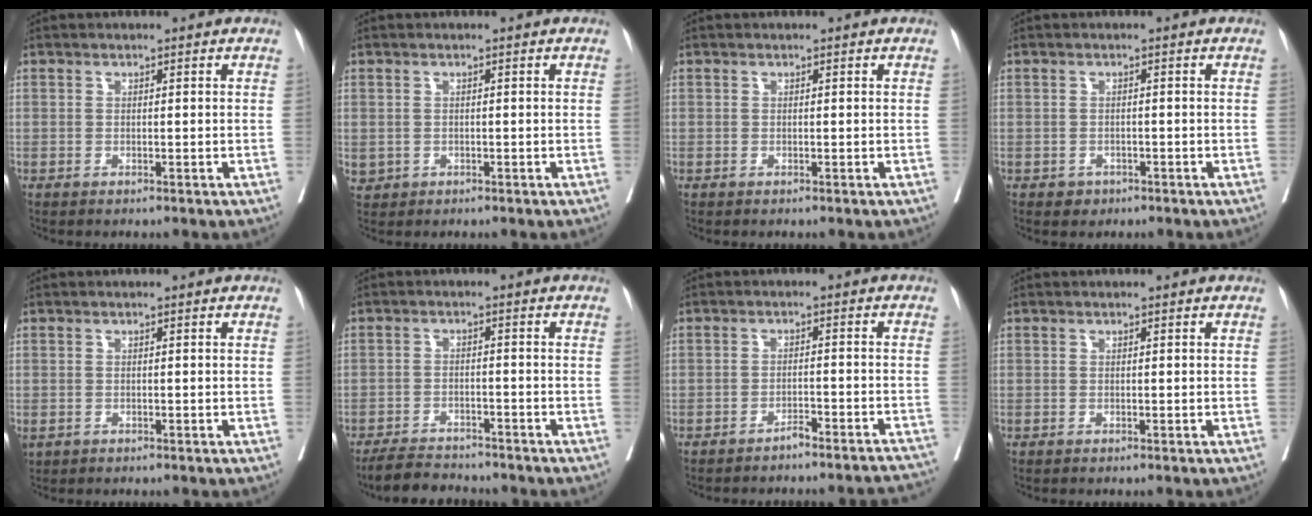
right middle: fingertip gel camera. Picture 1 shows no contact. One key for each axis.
{"total": 1.5, "fx": -0.1, "fy": 1.5, "fz": 0.4, "tx": -0.008, "ty": 0.002, "tz": 0.008}
{"total": 0.0}
{"total": 1.4, "fx": -0.8, "fy": 1.2, "fz": 0.2, "tx": -0.003, "ty": 0.004, "tz": -0.008}
{"total": 1.4, "fx": -0.5, "fy": 1.2, "fz": 0.5, "tx": -0.015, "ty": -0.001, "tz": -0.001}
{"total": 6.1, "fx": -5.7, "fy": 1.3, "fz": 1.5, "tx": -0.027, "ty": -0.016, "tz": -0.095}
{"total": 7.8, "fx": -7.6, "fy": 0.7, "fz": 1.7, "tx": 0.004, "ty": 0.011, "tz": -0.091}
{"total": 0.0}